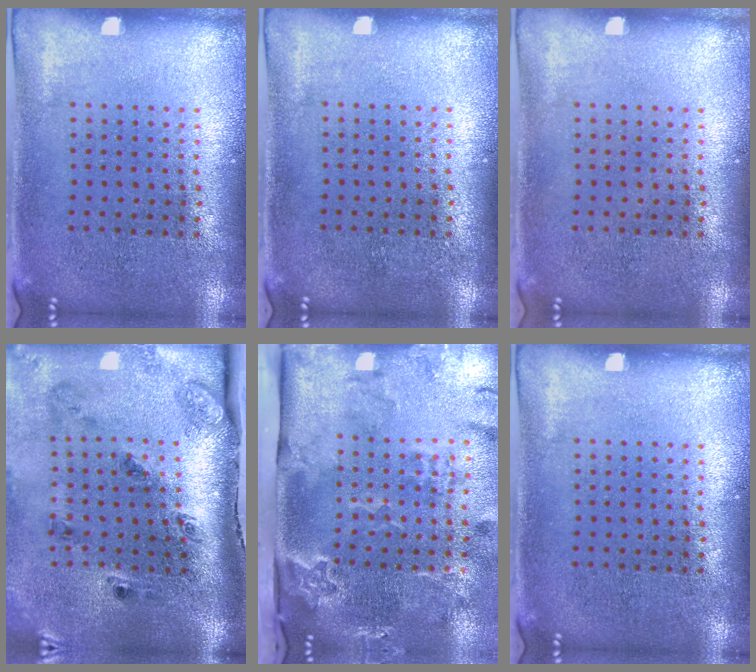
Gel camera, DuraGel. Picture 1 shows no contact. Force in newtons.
{"total": 0.0}
{"total": 0.0}
{"total": 2.8, "press": 1.7, "slide": 2.2}
{"total": 3.3, "press": 2.4, "slide": 2.3}
{"total": 0.0}